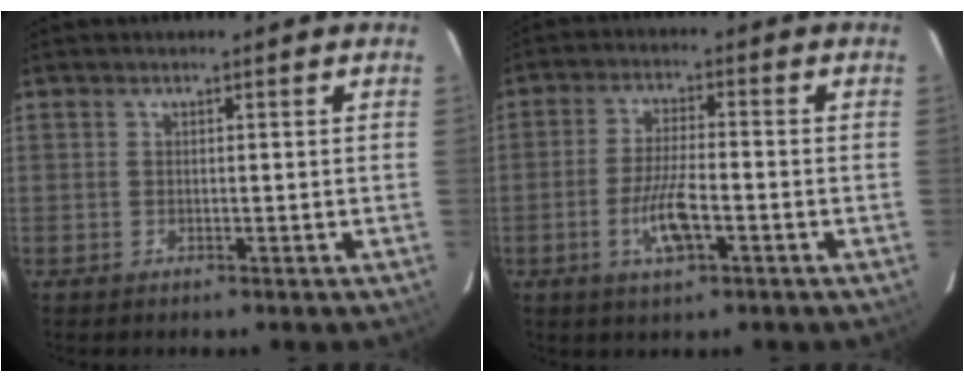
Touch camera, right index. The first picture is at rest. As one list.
[{"total": 6.7, "force": [-2.5, 1.6, 6.1], "torque": [-0.120, -0.004, -0.044]}]